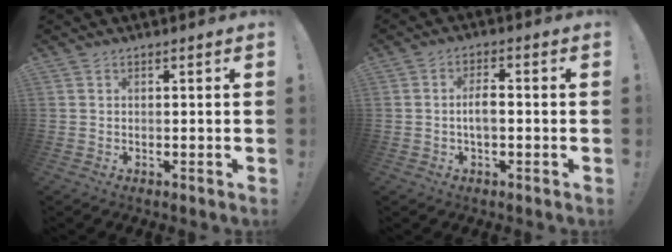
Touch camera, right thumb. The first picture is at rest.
{"total": 4.7, "force": [-0.8, 1.8, 4.2], "torque": [-0.090, 0.005, -0.021]}